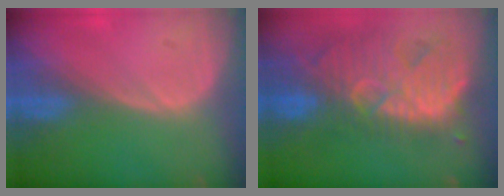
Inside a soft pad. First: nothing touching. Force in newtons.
{"total": 13.1, "press": 11.4, "slide": 6.4}